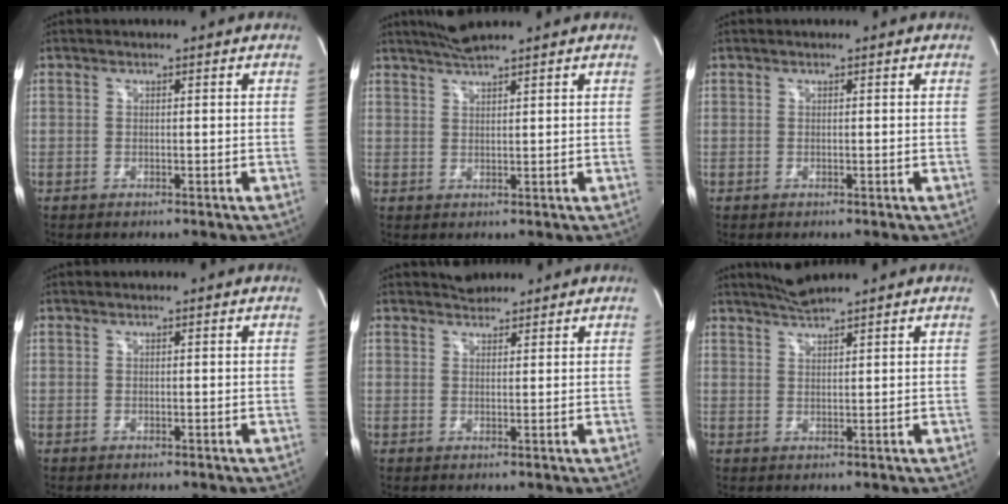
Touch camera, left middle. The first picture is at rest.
{"total": 4.0, "force": [3.5, -0.4, 1.8], "torque": [-0.038, 0.014, 0.068]}
{"total": 0.0}
{"total": 0.0}
{"total": 2.4, "force": [2.2, 0.9, 0.1], "torque": [-0.007, 0.010, 0.037]}
{"total": 3.5, "force": [3.3, -0.6, 1.2], "torque": [-0.028, 0.008, 0.065]}